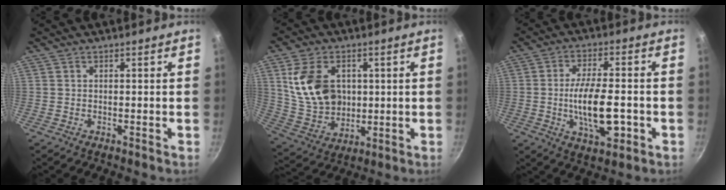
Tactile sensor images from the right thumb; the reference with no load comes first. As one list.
[{"total": 15.2, "force": [2.9, 11.2, 9.9], "torque": [-0.162, -0.011, 0.067]}, {"total": 12.7, "force": [-2.5, 5.2, 11.3], "torque": [-0.184, 0.012, -0.040]}]